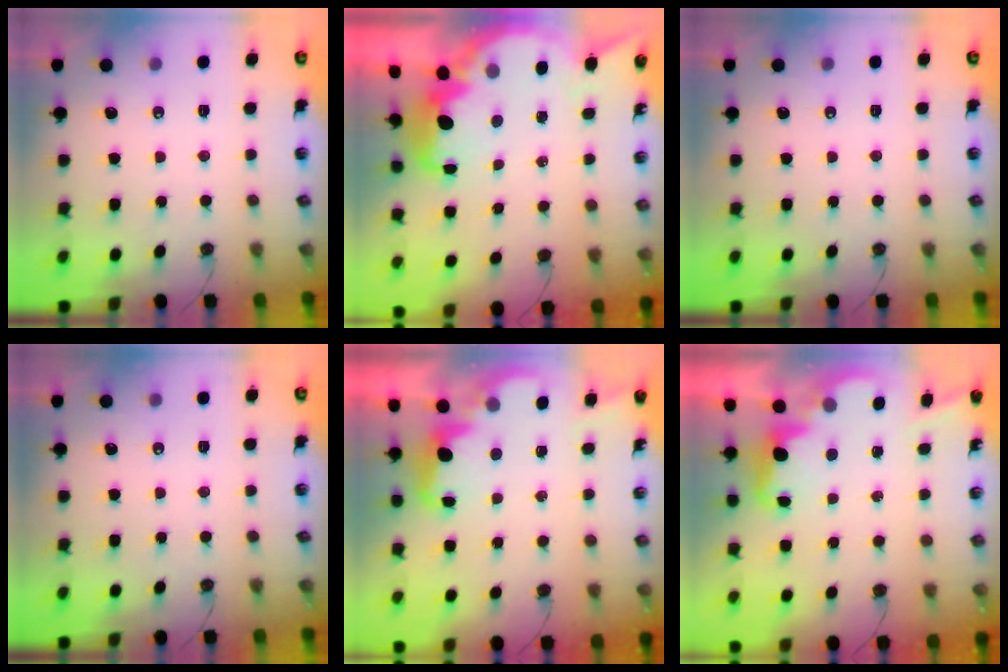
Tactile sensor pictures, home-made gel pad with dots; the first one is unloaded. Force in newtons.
{"total": 7.7, "press": 7.7, "slide": 0.6}
{"total": 0.0}
{"total": 0.0}
{"total": 2.6, "press": 2.5, "slide": 0.6}
{"total": 2.4, "press": 2.4, "slide": 0.6}